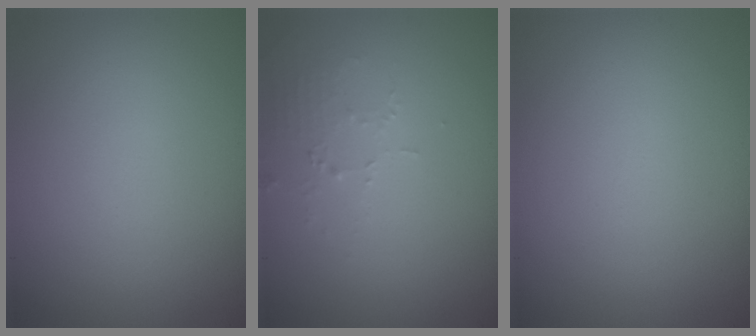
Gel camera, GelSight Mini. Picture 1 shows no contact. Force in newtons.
{"total": 1.5, "press": 1.5, "slide": 0.2}
{"total": 0.0}